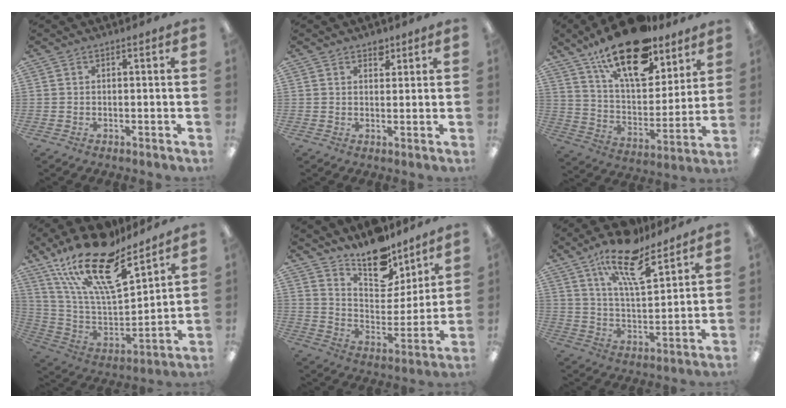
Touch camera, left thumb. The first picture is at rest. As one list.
[{"total": 2.7, "force": [2.0, 1.7, 0.9], "torque": [0.004, -0.008, 0.032]}, {"total": 22.8, "force": [15.8, 9.3, 13.5], "torque": [-0.224, -0.089, 0.273]}, {"total": 23.2, "force": [16.5, 7.8, 14.2], "torque": [-0.260, -0.106, 0.287]}, {"total": 14.2, "force": [12.1, 5.7, 4.6], "torque": [-0.076, -0.095, 0.221]}, {"total": 16.9, "force": [11.5, 6.0, 10.9], "torque": [-0.184, -0.054, 0.194]}]